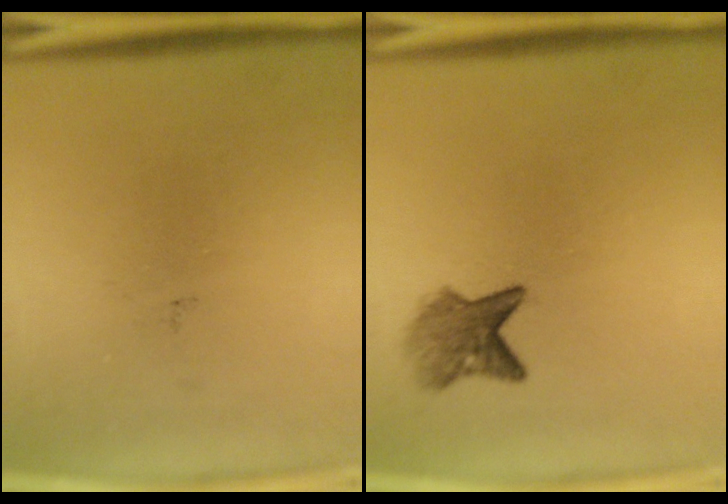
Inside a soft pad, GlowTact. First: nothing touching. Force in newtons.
{"total": 4.0}